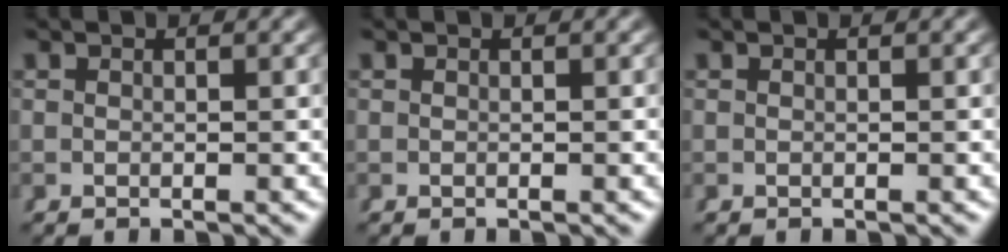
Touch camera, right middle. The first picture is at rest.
{"total": 0.0}
{"total": 0.0}